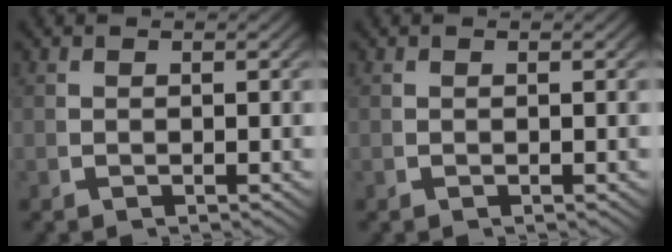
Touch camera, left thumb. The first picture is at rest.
{"total": 0.0}